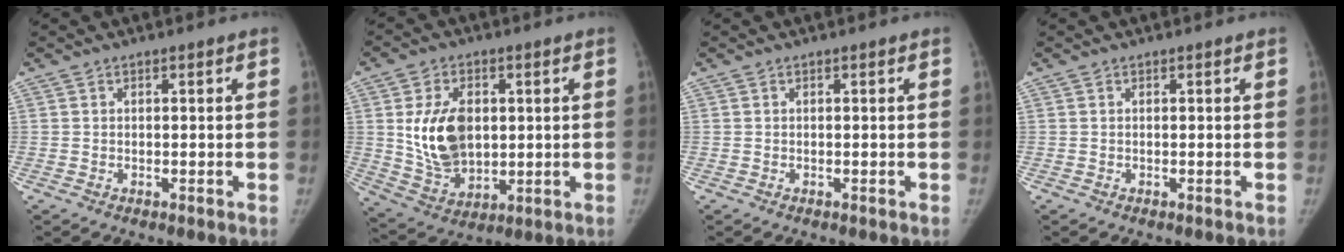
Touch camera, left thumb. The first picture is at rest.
{"total": 13.6, "force": [1.9, 9.2, 9.8], "torque": [-0.142, -0.018, 0.047]}
{"total": 0.0}
{"total": 0.0}